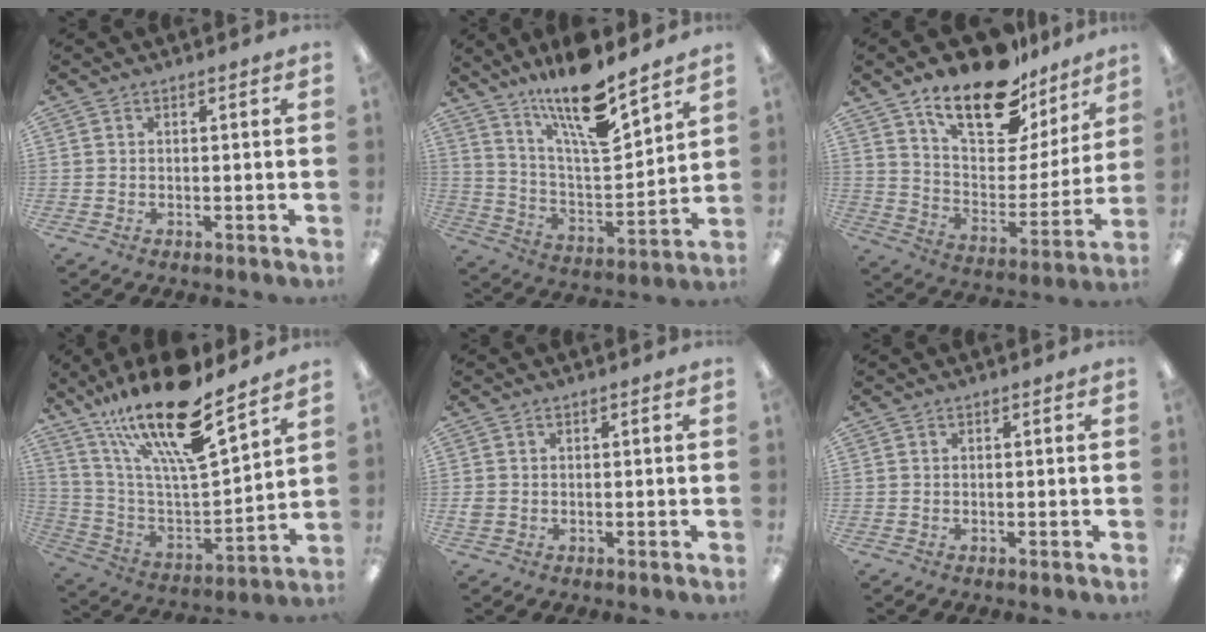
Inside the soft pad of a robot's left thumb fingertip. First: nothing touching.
{"total": 17.2, "force": [13.5, 3.7, 10.0], "torque": [-0.183, -0.086, 0.225]}
{"total": 19.8, "force": [14.3, 9.1, 10.3], "torque": [-0.165, -0.098, 0.250]}
{"total": 21.9, "force": [16.2, 5.2, 13.7], "torque": [-0.261, -0.105, 0.272]}
{"total": 1.4, "force": [-0.1, 1.3, 0.6], "torque": [-0.011, 0.004, -0.002]}
{"total": 0.0}